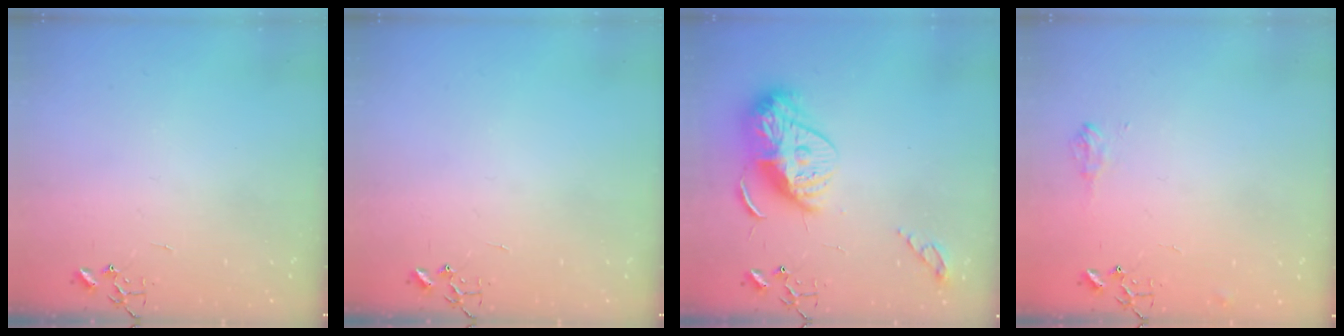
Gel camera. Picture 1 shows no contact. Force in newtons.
{"total": 0.0}
{"total": 16.0, "press": 16.0, "slide": 0.9}
{"total": 7.2, "press": 7.1, "slide": 0.9}